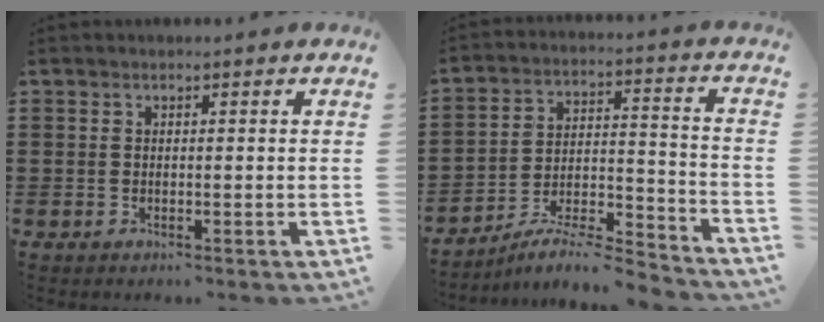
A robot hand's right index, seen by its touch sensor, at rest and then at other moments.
{"total": 7.0, "force": [-6.5, 0.3, 2.6], "torque": [-0.040, -0.003, -0.128]}